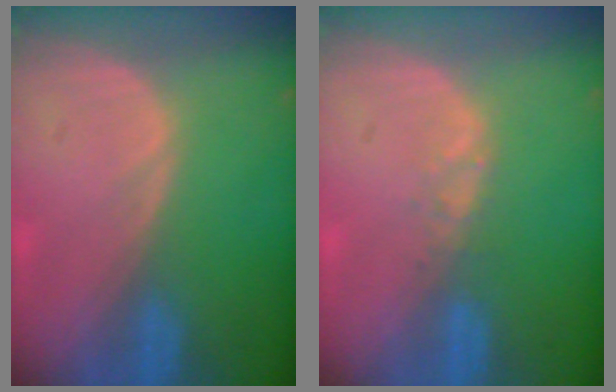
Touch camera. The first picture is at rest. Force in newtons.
{"total": 1.4, "press": 1.4, "slide": 0.2}